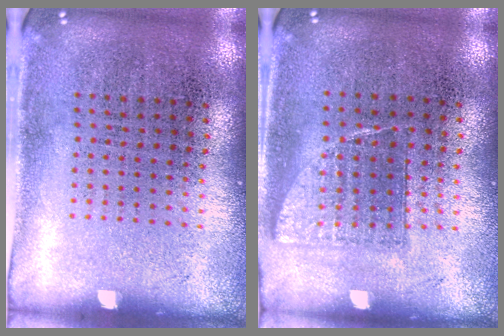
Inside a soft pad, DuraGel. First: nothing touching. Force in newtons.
{"total": 0.7, "press": 0.7, "slide": 0.2}